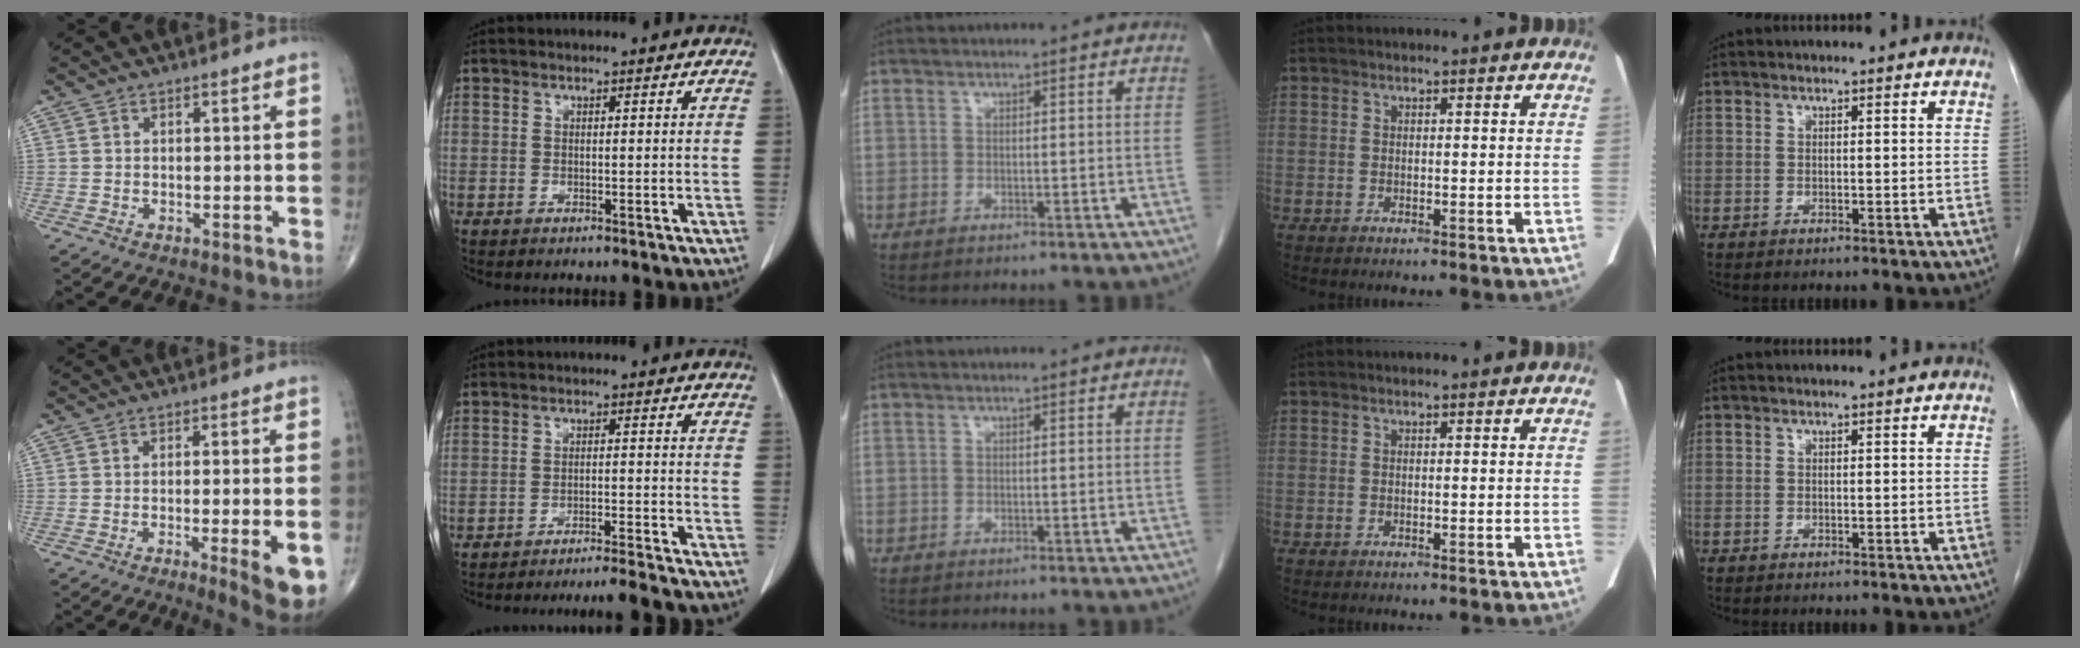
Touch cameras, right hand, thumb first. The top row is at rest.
{"thumb": {"total": 9.3, "force": [-3.4, 1.5, 8.5], "torque": [-0.108, -0.008, -0.043]}, "index": {"total": 9.3, "force": [-8.9, -1.5, 2.2], "torque": [-0.015, -0.015, -0.129]}}